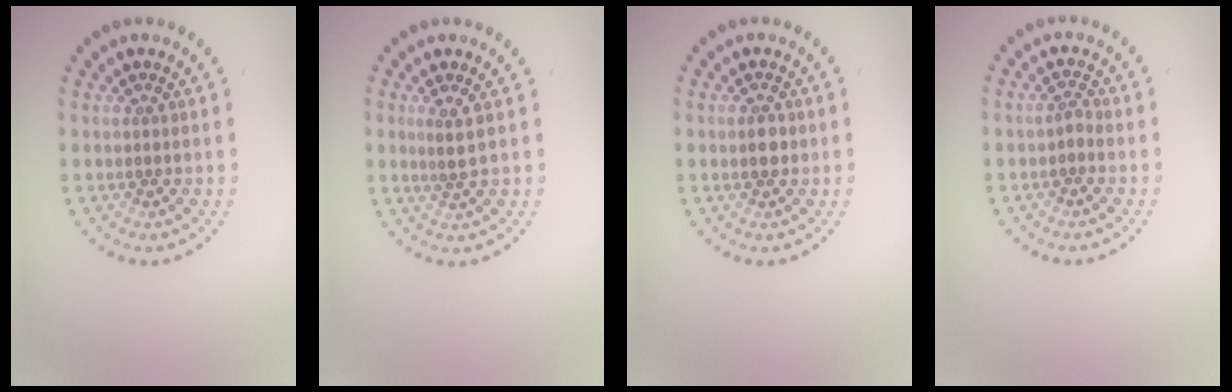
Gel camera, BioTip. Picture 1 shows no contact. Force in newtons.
{"total": 1.7, "press": 1.2, "slide": 1.2}
{"total": 1.6, "press": 1.6, "slide": 0.3}
{"total": 0.9, "press": 0.7, "slide": 0.6}